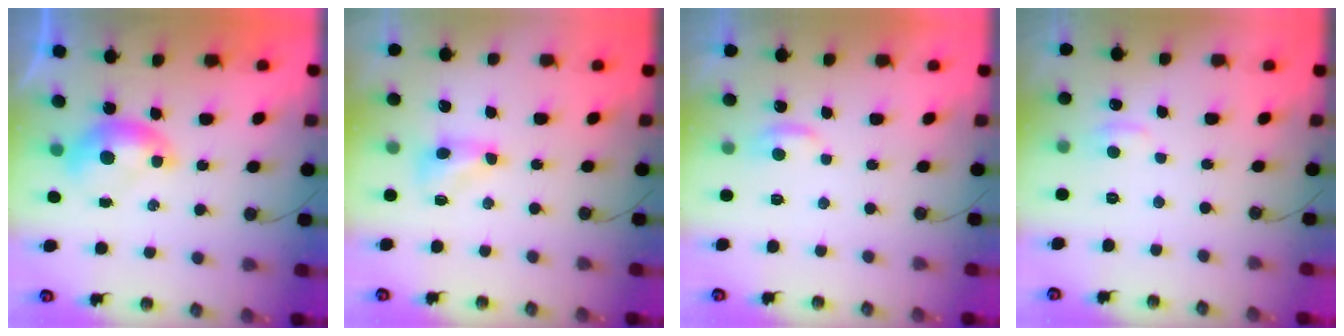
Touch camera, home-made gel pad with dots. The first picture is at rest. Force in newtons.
{"total": 2.8, "press": 2.8, "slide": 0.6}
{"total": 1.3, "press": 1.1, "slide": 0.6}
{"total": 1.0, "press": 0.7, "slide": 0.7}